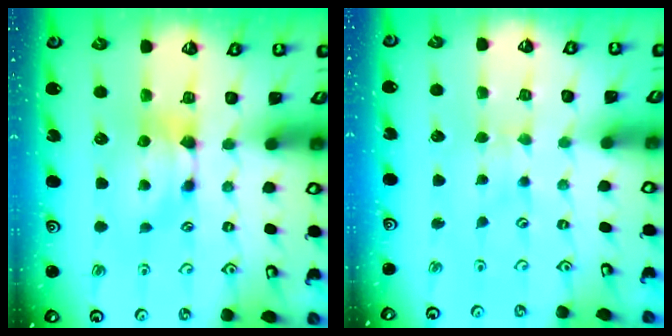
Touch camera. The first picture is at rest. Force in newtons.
{"total": 2.4, "press": 2.4, "slide": 0.1}